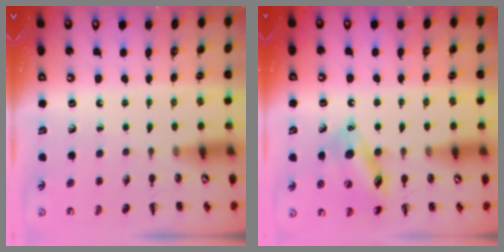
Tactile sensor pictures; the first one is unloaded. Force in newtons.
{"total": 14.6, "press": 14.4, "slide": 2.0}